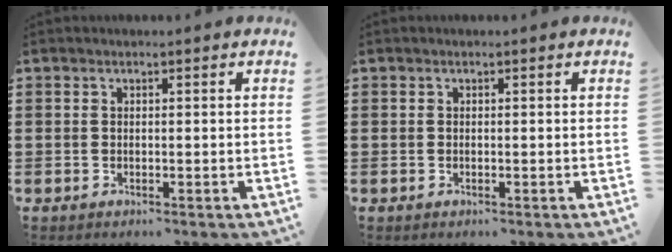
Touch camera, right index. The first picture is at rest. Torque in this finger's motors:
{"motor_torque": [0.01, 0.29, 0.00, -0.01]}